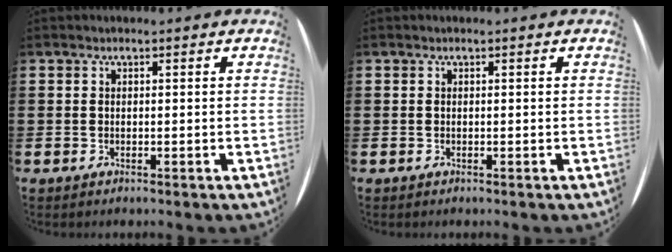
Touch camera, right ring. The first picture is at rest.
{"total": 0.0}